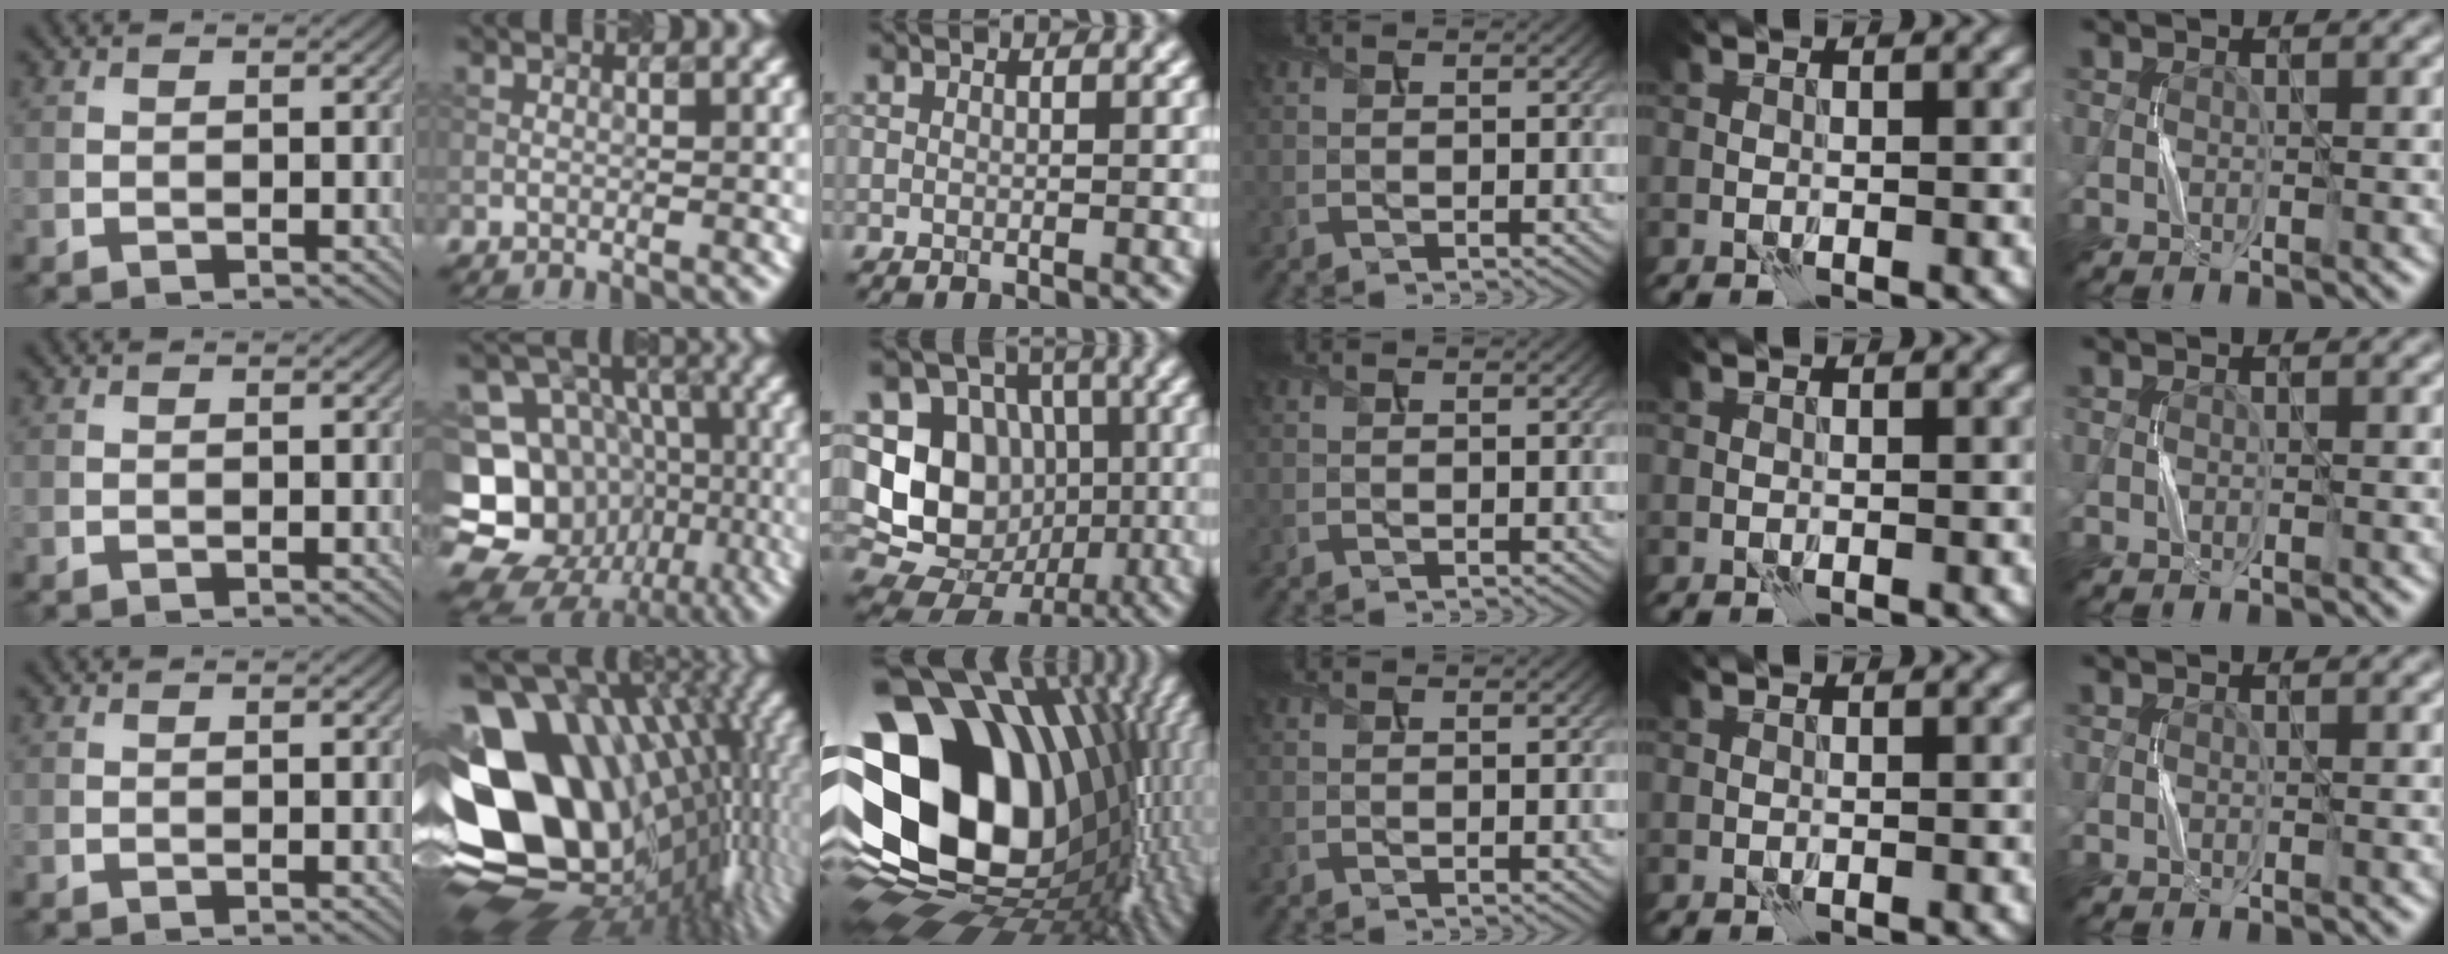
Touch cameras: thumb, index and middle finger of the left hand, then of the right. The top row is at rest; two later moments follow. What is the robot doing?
{"motion": "press", "object": "button"}